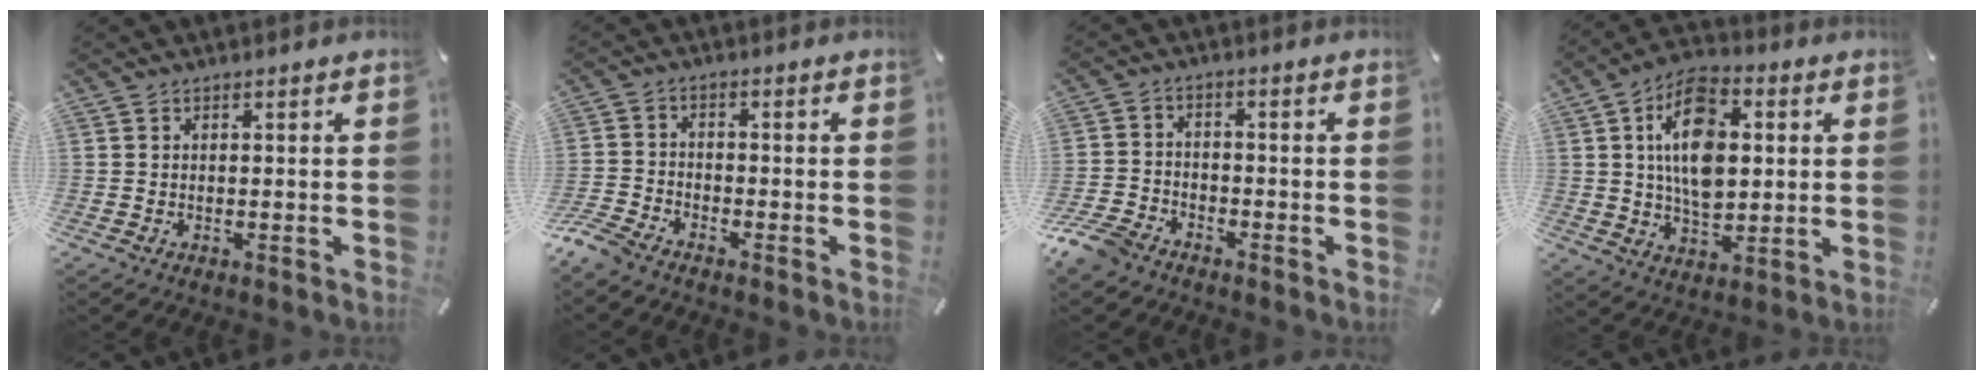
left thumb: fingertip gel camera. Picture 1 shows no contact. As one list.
[{"total": 4.8, "force": [-4.3, 1.5, 1.6], "torque": [-0.059, 0.005, -0.089]}, {"total": 7.0, "force": [-5.6, 3.4, 2.5], "torque": [-0.060, 0.024, -0.111]}, {"total": 14.7, "force": [2.3, 9.4, 11.0], "torque": [-0.204, 0.005, 0.038]}]